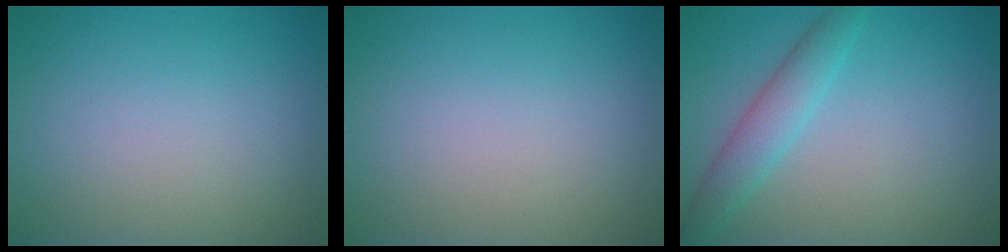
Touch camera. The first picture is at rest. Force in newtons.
{"total": 0.0}
{"total": 3.0, "press": 3.0, "slide": 0.1}